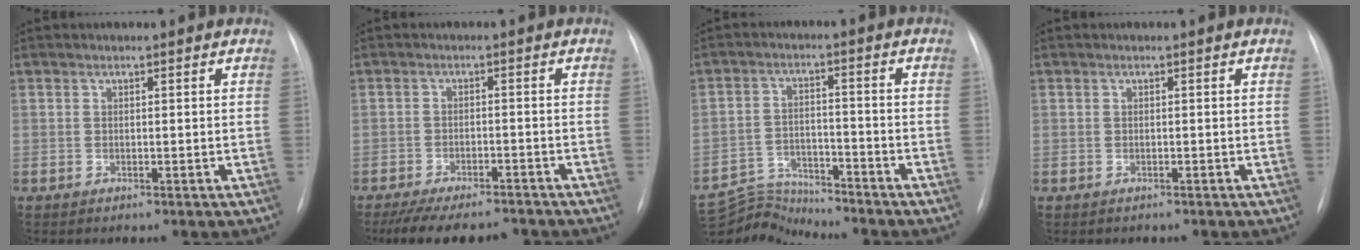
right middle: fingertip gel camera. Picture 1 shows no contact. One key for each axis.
{"total": 11.8, "fx": -10.2, "fy": 3.2, "fz": 5.0, "tx": -0.082, "ty": -0.003, "tz": -0.143}
{"total": 7.6, "fx": -7.5, "fy": 0.1, "fz": -1.2, "tx": 0.010, "ty": 0.014, "tz": -0.134}
{"total": 0.6, "fx": -0.3, "fy": 0.6, "fz": -0.1, "tx": -0.004, "ty": 0.005, "tz": -0.005}